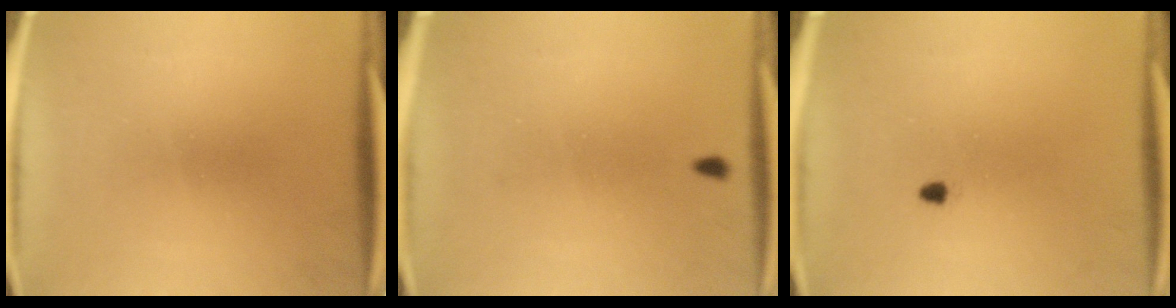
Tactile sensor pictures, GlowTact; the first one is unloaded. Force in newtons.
{"total": 0.8}
{"total": 0.8}